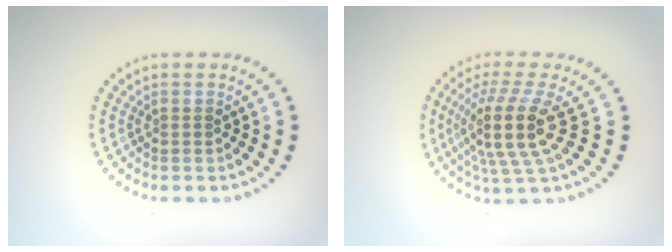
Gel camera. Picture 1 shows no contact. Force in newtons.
{"total": 4.8, "press": 3.6, "slide": 3.3}